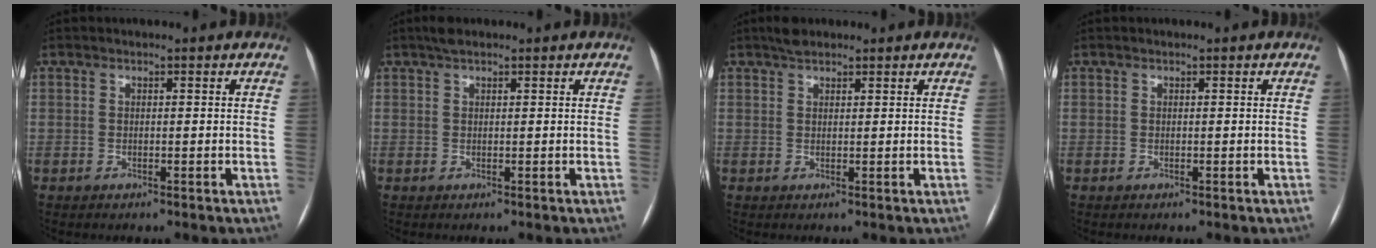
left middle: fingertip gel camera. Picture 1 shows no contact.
{"total": 1.9, "force": [1.3, 0.6, 1.2], "torque": [-0.024, 0.018, 0.022]}
{"total": 2.3, "force": [1.9, 0.9, 1.0], "torque": [-0.018, 0.013, 0.031]}
{"total": 0.0}